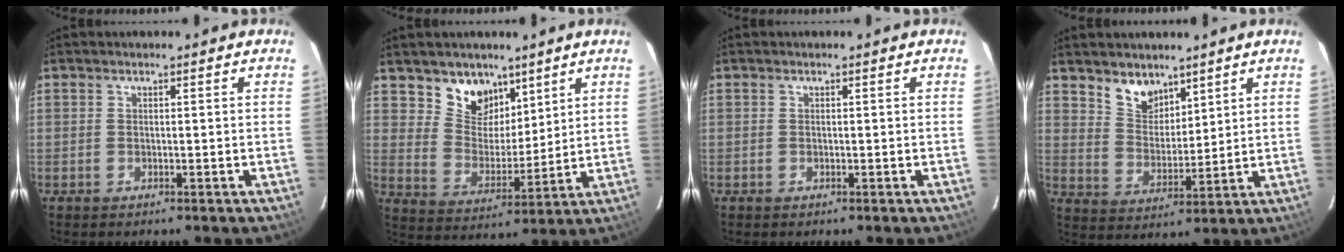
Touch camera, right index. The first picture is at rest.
{"total": 9.7, "force": [6.6, 6.5, 2.9], "torque": [-0.053, -0.004, 0.125]}
{"total": 0.0}
{"total": 7.3, "force": [5.5, 4.2, 2.5], "torque": [-0.036, 0.006, 0.109]}